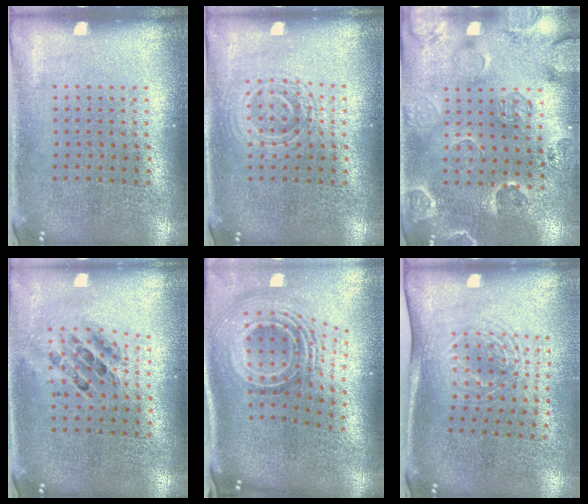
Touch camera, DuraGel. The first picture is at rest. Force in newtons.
{"total": 1.1, "press": 1.0, "slide": 0.3}
{"total": 2.4, "press": 2.0, "slide": 1.4}
{"total": 0.6, "press": 0.6, "slide": 0.1}
{"total": 2.5, "press": 1.6, "slide": 1.9}
{"total": 1.7, "press": 1.3, "slide": 1.1}